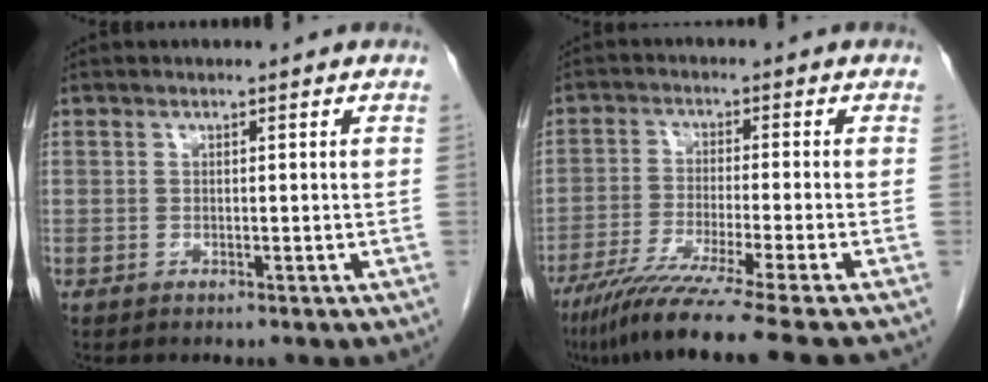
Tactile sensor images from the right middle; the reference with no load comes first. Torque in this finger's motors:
{"motor_torque": [1.16, -0.99, 0.23, 0.17]}